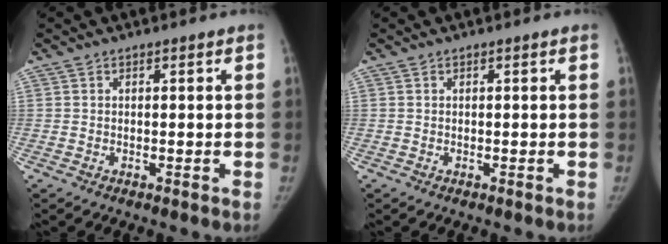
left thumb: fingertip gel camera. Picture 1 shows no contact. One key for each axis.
{"total": 0.0}